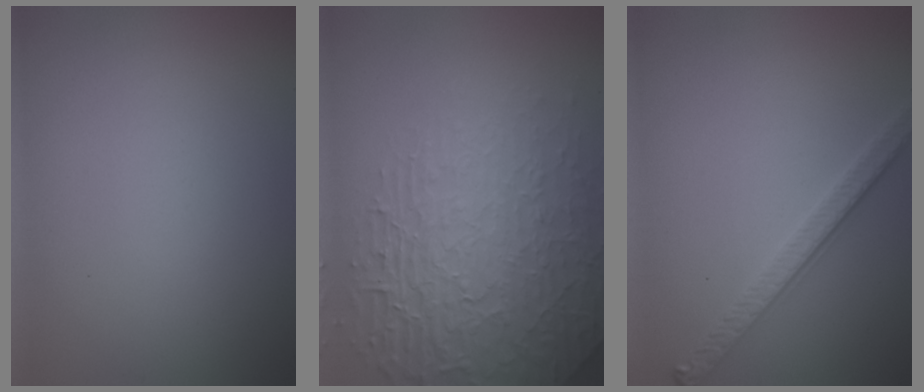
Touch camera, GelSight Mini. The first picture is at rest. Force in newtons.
{"total": 7.8, "press": 5.9, "slide": 5.1}
{"total": 2.7, "press": 2.6, "slide": 0.9}